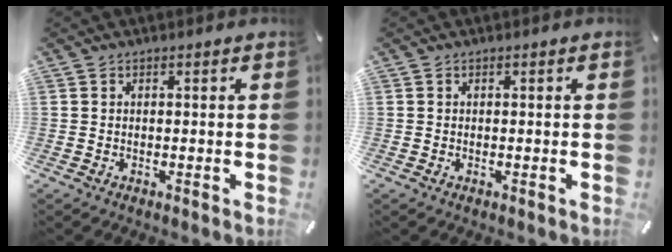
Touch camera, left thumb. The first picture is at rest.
{"total": 0.0}